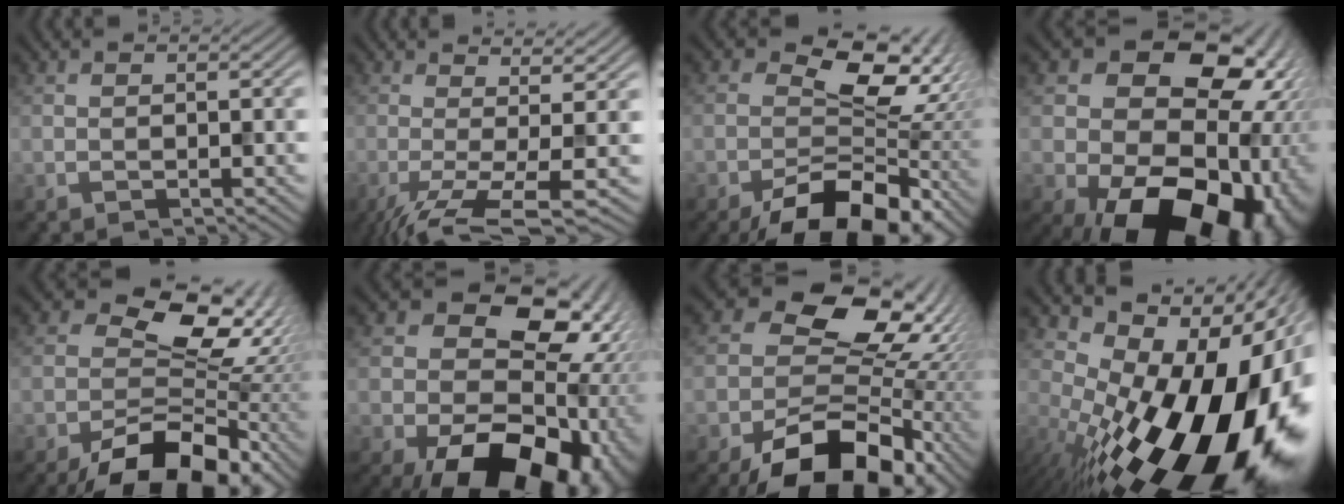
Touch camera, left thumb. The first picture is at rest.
{"total": 8.5, "force": [-2.0, 1.6, 8.1], "torque": [-0.126, 0.007, -0.036]}
{"total": 15.1, "force": [-3.4, 9.6, 11.1], "torque": [-0.150, -0.018, -0.050]}
{"total": 23.2, "force": [-2.3, 17.9, 14.5], "torque": [-0.210, -0.035, -0.048]}
{"total": 16.8, "force": [-4.3, 10.7, 12.3], "torque": [-0.172, -0.019, -0.056]}
{"total": 21.8, "force": [-3.5, 15.8, 14.6], "torque": [-0.215, -0.043, -0.047]}
{"total": 17.9, "force": [-3.8, 12.4, 12.3], "torque": [-0.174, -0.028, -0.049]}
{"total": 21.1, "force": [-3.5, 11.3, 17.5], "torque": [-0.269, -0.039, -0.052]}